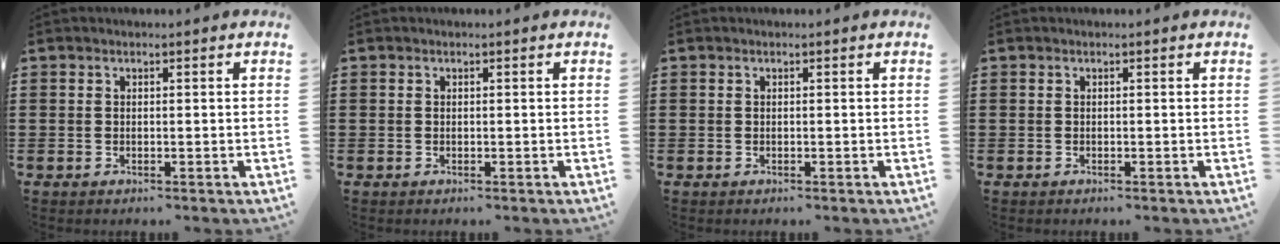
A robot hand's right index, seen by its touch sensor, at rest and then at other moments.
{"total": 0.0}
{"total": 0.0}
{"total": 0.0}